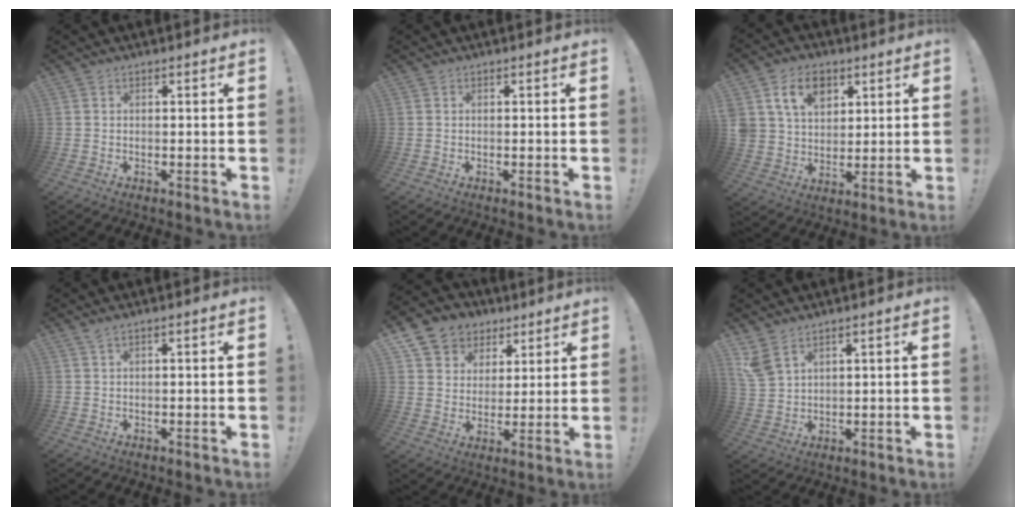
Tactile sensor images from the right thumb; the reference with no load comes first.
{"total": 0.0}
{"total": 12.8, "force": [6.2, 9.2, 6.3], "torque": [-0.093, -0.021, 0.119]}
{"total": 1.2, "force": [0.5, -0.2, 1.1], "torque": [-0.026, 0.000, 0.009]}
{"total": 9.7, "force": [5.3, 7.9, 1.8], "torque": [-0.028, -0.036, 0.108]}
{"total": 6.0, "force": [4.3, 2.9, 3.1], "torque": [-0.064, -0.012, 0.087]}